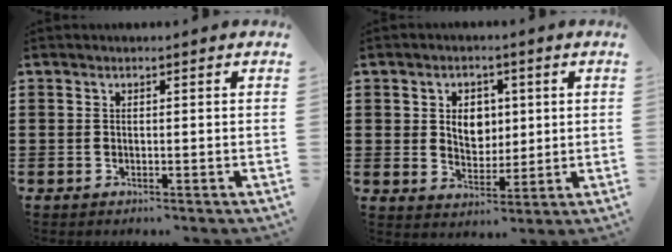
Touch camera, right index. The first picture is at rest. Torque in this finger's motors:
{"motor_torque": [0.92, 0.82, 0.33, 0.08]}